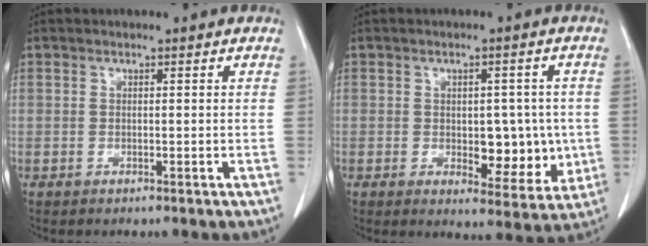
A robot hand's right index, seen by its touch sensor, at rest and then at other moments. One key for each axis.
{"total": 7.9, "fx": -0.5, "fy": 4.3, "fz": 6.6, "tx": -0.066, "ty": 0.003, "tz": 0.003}